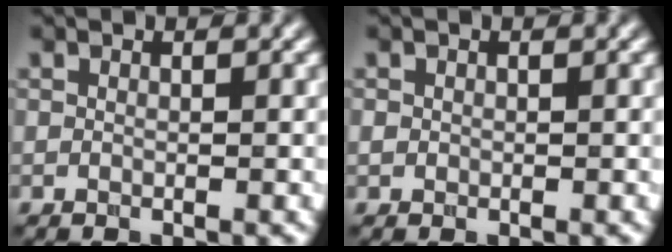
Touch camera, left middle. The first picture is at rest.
{"total": 0.6, "force": [0.0, 0.6, 0.1], "torque": [0.001, -0.002, 0.000]}